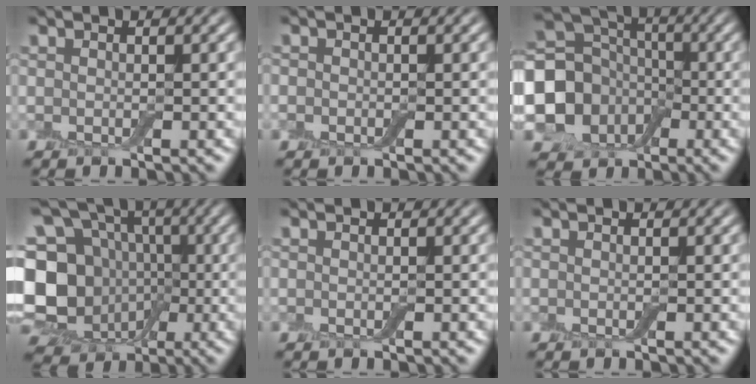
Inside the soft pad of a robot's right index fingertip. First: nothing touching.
{"total": 0.7, "force": [-0.3, 0.6, 0.1], "torque": [-0.001, -0.003, -0.006]}
{"total": 10.8, "force": [-2.1, 9.2, 5.3], "torque": [-0.113, -0.015, -0.063]}
{"total": 15.7, "force": [-1.2, 13.7, 7.6], "torque": [-0.189, 0.006, -0.038]}
{"total": 0.0}
{"total": 0.0}